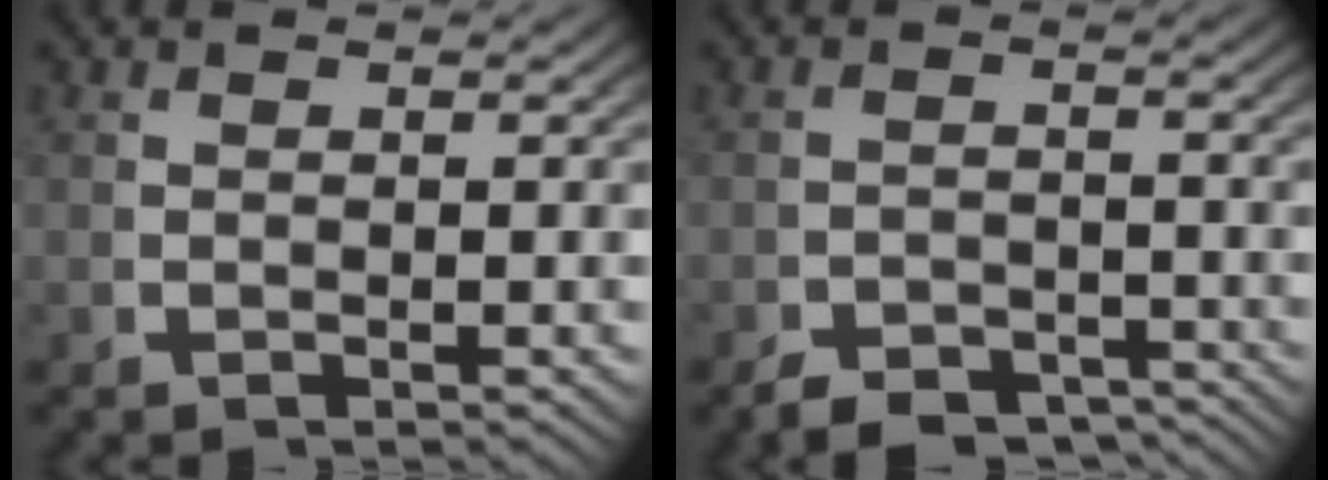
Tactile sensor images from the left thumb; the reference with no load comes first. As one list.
[{"total": 4.5, "force": [-3.8, 2.0, 1.5], "torque": [-0.010, -0.021, -0.061]}]